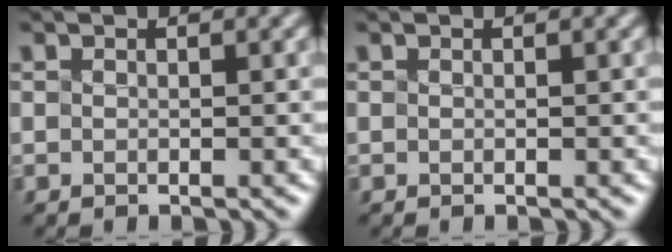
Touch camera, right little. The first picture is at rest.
{"total": 0.0}